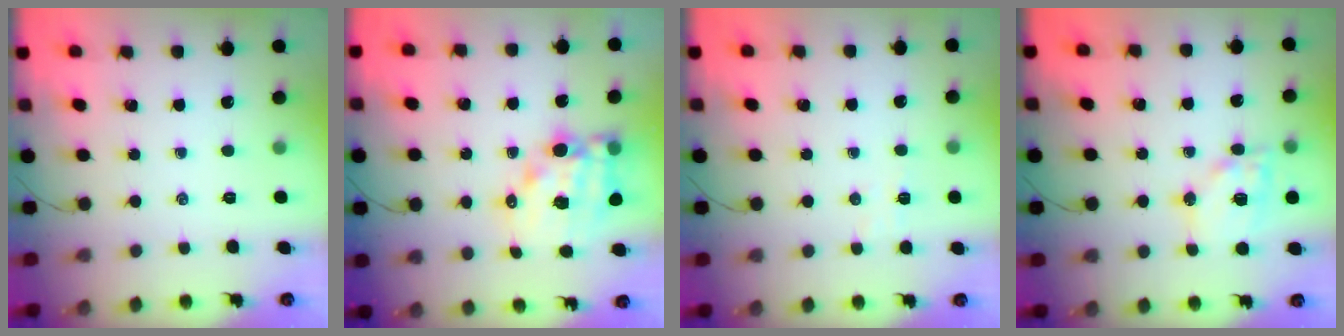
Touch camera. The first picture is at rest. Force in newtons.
{"total": 14.5, "press": 14.0, "slide": 3.9}
{"total": 3.6, "press": 3.4, "slide": 1.0}
{"total": 13.2, "press": 13.0, "slide": 2.3}